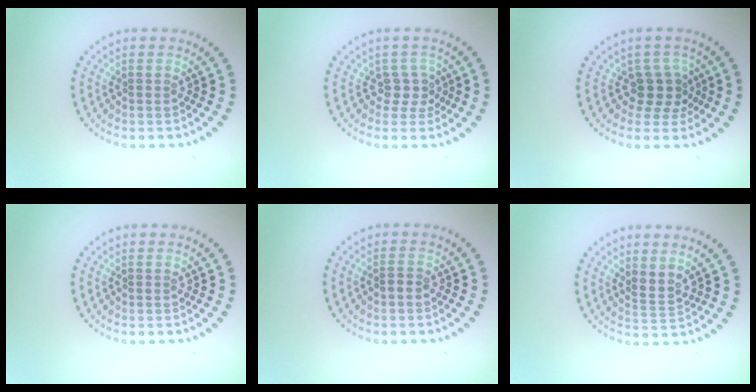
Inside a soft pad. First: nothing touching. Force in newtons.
{"total": 1.9, "press": 1.4, "slide": 1.3}
{"total": 2.6, "press": 1.9, "slide": 1.7}
{"total": 0.0}
{"total": 0.8, "press": 0.8, "slide": 0.1}
{"total": 1.7, "press": 1.4, "slide": 1.1}